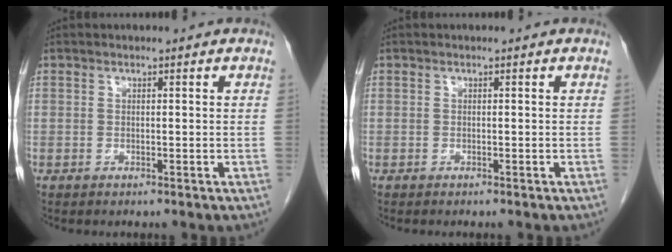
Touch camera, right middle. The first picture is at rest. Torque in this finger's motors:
{"motor_torque": [0.20, -0.01, -0.05, 0.01]}